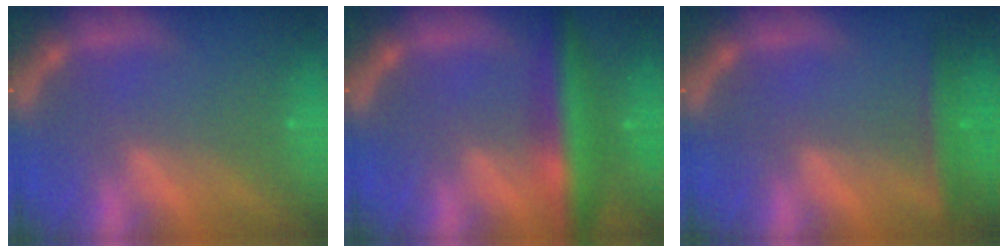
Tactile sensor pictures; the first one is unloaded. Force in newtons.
{"total": 7.0}
{"total": 2.9}